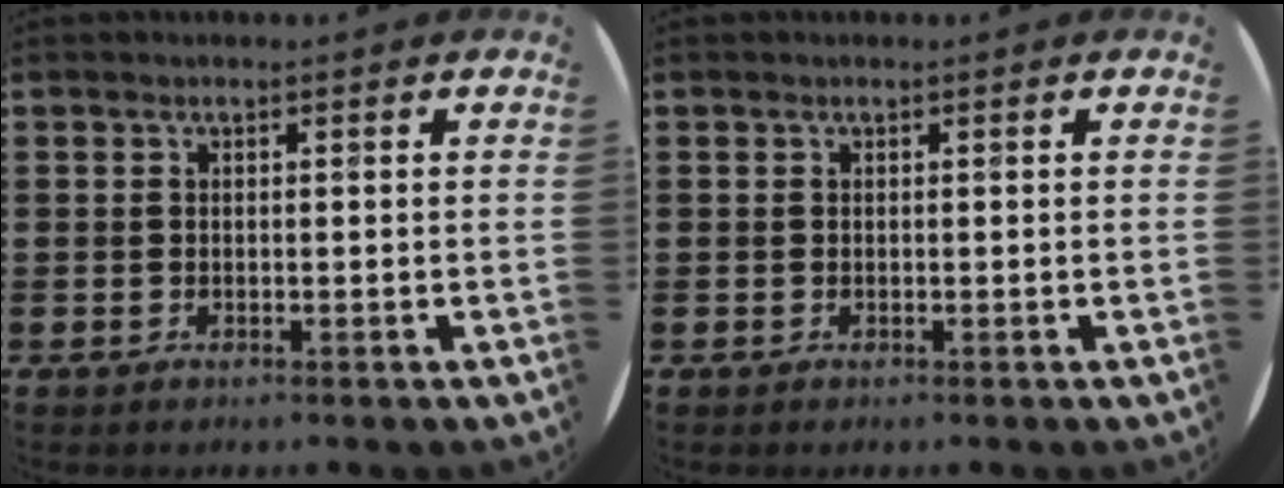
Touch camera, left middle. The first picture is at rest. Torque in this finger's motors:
{"motor_torque": [-0.09, -0.06, 0.04, 0.00]}